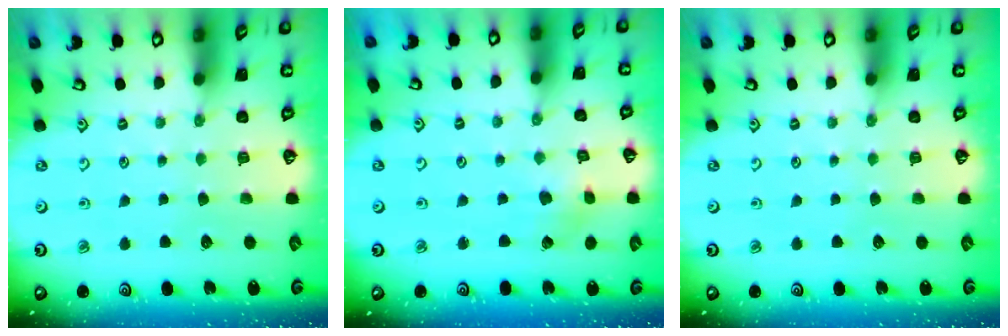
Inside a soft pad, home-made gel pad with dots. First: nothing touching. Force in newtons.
{"total": 2.3, "press": 2.3, "slide": 0.3}
{"total": 0.0}